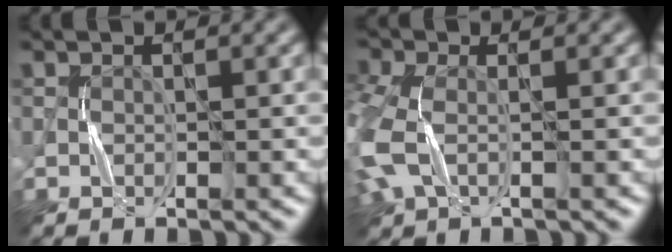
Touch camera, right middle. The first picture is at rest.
{"total": 4.7, "force": [-0.8, 2.8, 3.7], "torque": [-0.108, -0.005, -0.030]}